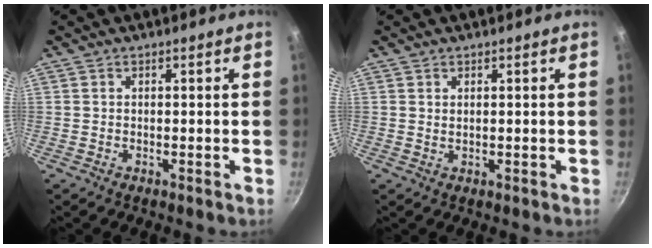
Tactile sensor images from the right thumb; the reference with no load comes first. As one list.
[{"total": 0.7, "force": [0.4, 0.3, 0.5], "torque": [-0.007, -0.005, 0.007]}]